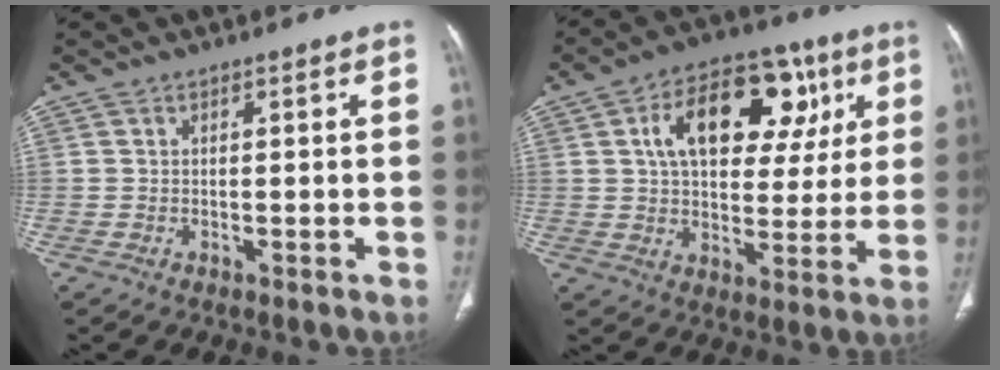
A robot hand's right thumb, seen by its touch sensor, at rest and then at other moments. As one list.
[{"total": 19.8, "force": [6.8, 11.8, 14.4], "torque": [-0.171, 0.011, 0.100]}]